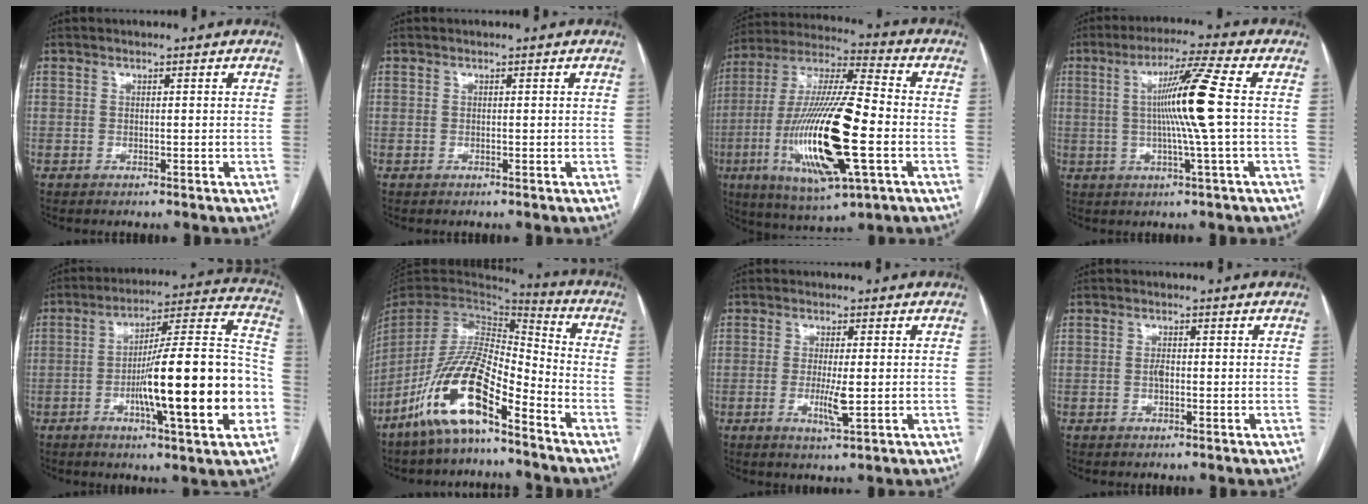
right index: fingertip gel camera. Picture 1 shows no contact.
{"total": 0.0}
{"total": 22.4, "force": [-5.5, 3.8, 21.4], "torque": [-0.453, -0.024, -0.095]}
{"total": 10.3, "force": [0.5, -1.9, 10.1], "torque": [-0.181, 0.000, 0.010]}
{"total": 22.0, "force": [-5.5, 2.1, 21.2], "torque": [-0.285, 0.014, -0.080]}
{"total": 14.9, "force": [-9.5, 3.4, 10.9], "torque": [-0.220, -0.002, -0.180]}
{"total": 4.2, "force": [-0.6, 0.5, 4.1], "torque": [-0.082, -0.008, -0.009]}
{"total": 1.4, "force": [-0.2, 0.6, 1.2], "torque": [-0.023, 0.002, -0.003]}